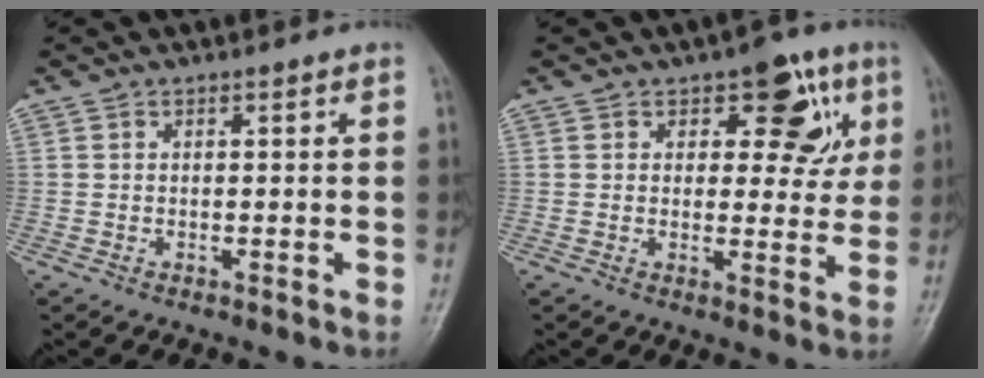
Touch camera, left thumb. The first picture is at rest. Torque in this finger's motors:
{"motor_torque": [0.84, 0.68, 0.40, -0.62, 0.02]}